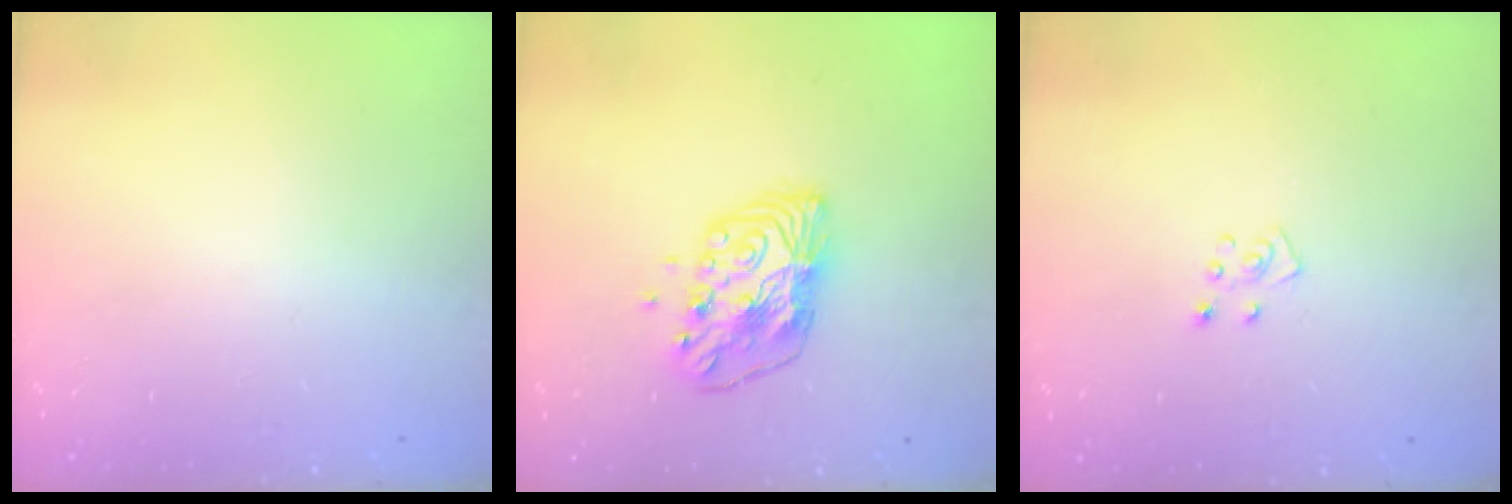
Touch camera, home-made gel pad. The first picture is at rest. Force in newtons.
{"total": 11.4, "press": 11.4, "slide": 0.8}
{"total": 4.2, "press": 4.1, "slide": 0.3}